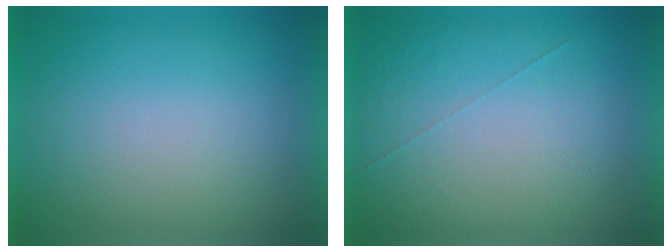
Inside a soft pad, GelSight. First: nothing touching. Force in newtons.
{"total": 1.0}